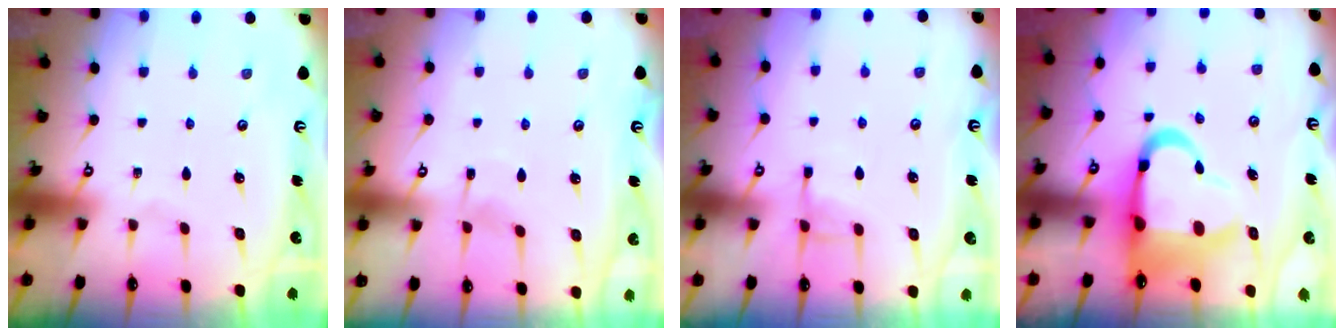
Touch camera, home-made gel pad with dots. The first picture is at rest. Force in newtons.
{"total": 4.6, "press": 4.5, "slide": 0.6}
{"total": 6.2, "press": 6.2, "slide": 0.5}
{"total": 13.0, "press": 12.6, "slide": 2.9}